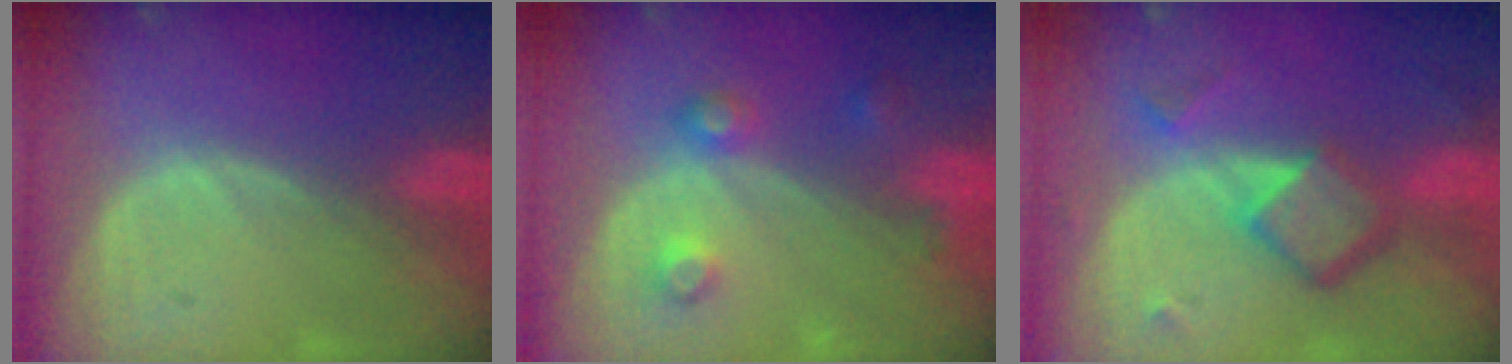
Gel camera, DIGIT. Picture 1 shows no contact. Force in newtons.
{"total": 3.9, "press": 3.9, "slide": 0.1}
{"total": 6.7, "press": 5.8, "slide": 3.3}